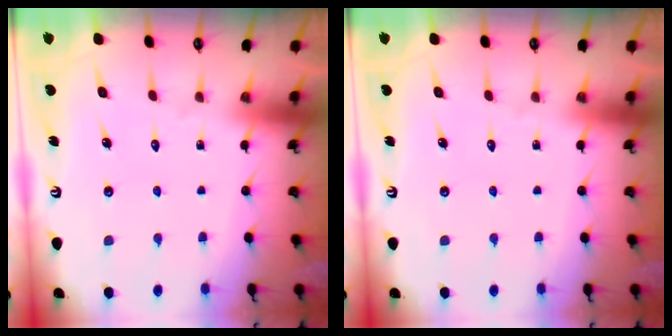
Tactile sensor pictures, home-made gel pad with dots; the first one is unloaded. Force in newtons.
{"total": 0.0}